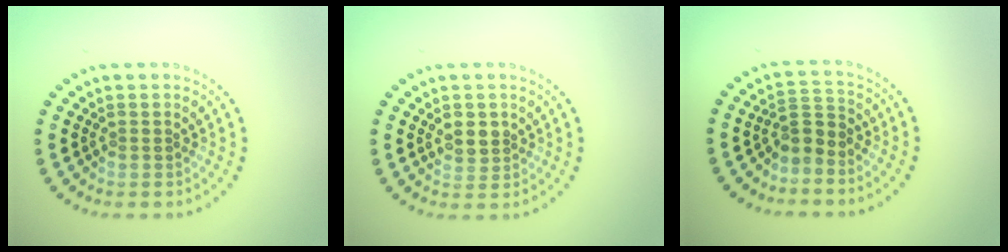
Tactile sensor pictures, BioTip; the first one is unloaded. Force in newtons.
{"total": 1.7, "press": 1.6, "slide": 0.5}
{"total": 2.3, "press": 1.5, "slide": 1.7}